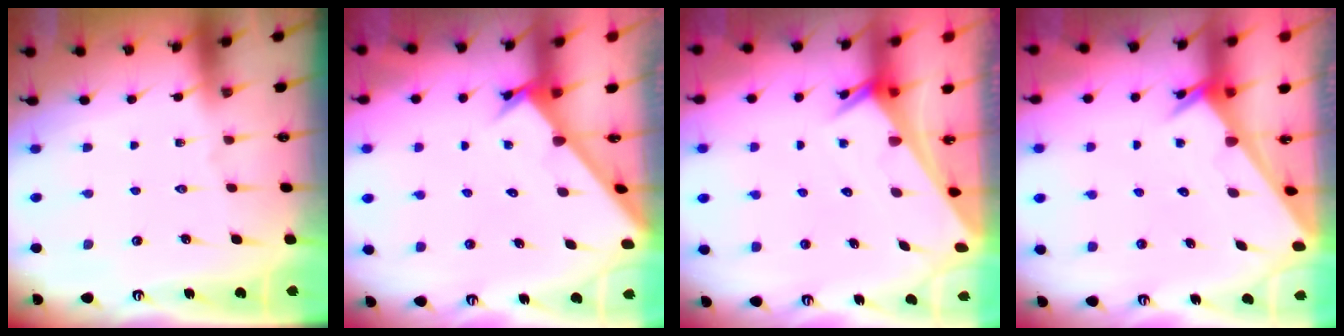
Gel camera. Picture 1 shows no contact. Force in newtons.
{"total": 2.4, "press": 2.4, "slide": 0.1}
{"total": 2.6, "press": 2.6, "slide": 0.1}
{"total": 3.3, "press": 3.3, "slide": 0.3}